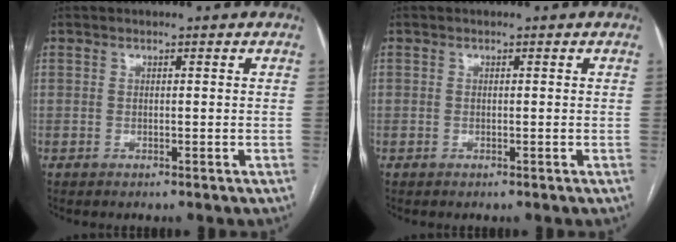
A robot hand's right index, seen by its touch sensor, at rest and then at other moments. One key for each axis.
{"total": 0.0}